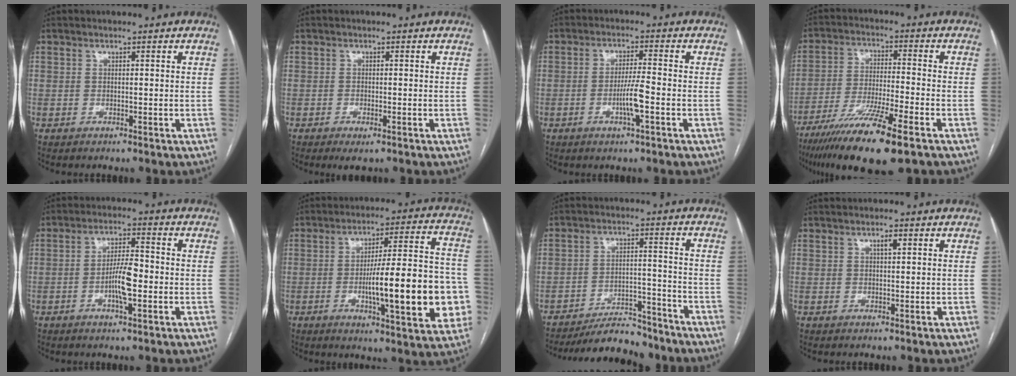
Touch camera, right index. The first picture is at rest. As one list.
[{"total": 2.1, "force": [-1.2, 0.6, 1.6], "torque": [-0.023, -0.003, -0.014]}, {"total": 4.9, "force": [-1.6, -0.2, 4.6], "torque": [-0.087, -0.007, -0.032]}, {"total": 14.4, "force": [-9.2, 0.6, 11.1], "torque": [-0.212, -0.039, -0.162]}, {"total": 6.1, "force": [-1.5, 1.2, 5.8], "torque": [-0.112, 0.004, -0.027]}, {"total": 19.0, "force": [-3.9, 3.5, 18.3], "torque": [-0.231, 0.021, -0.047]}, {"total": 10.6, "force": [-9.8, 2.6, 3.1], "torque": [-0.041, 0.012, -0.155]}, {"total": 1.3, "force": [0.6, 0.3, 1.1], "torque": [-0.019, 0.002, 0.008]}]